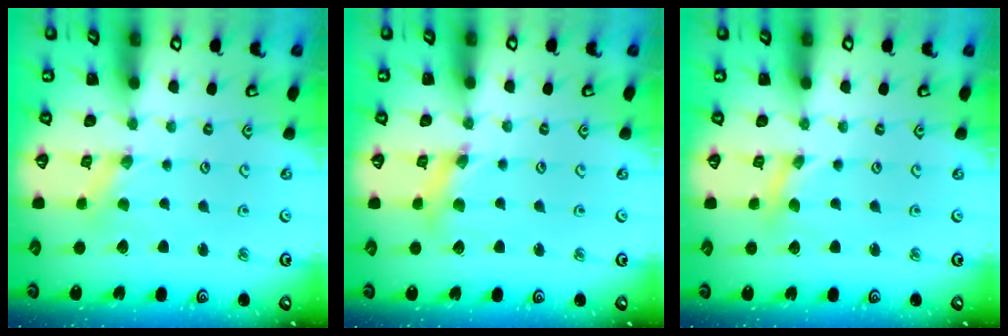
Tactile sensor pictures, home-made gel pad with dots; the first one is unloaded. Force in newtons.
{"total": 5.2, "press": 5.2, "slide": 0.6}
{"total": 0.0}